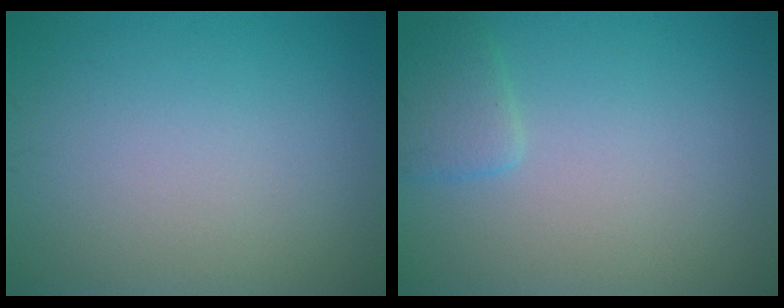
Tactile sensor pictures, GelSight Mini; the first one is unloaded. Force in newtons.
{"total": 1.8, "press": 1.8, "slide": 0.2}